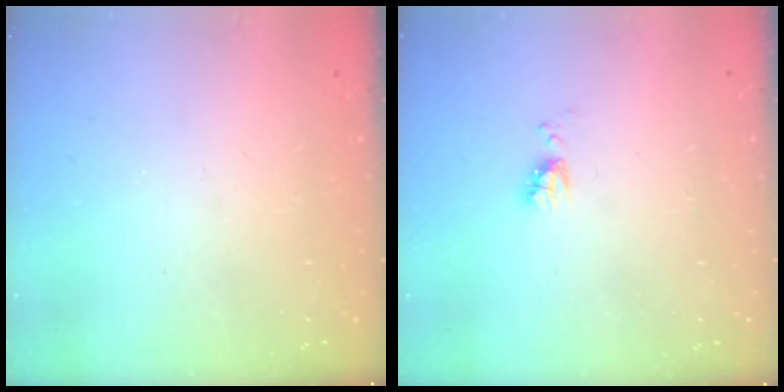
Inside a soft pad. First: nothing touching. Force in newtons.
{"total": 4.3, "press": 4.2, "slide": 0.7}